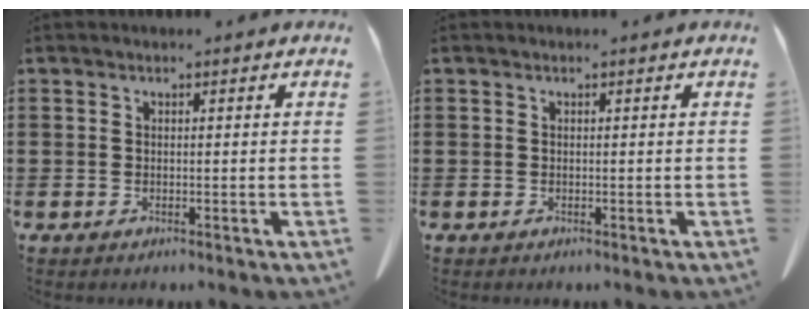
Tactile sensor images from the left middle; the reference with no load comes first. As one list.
[{"total": 0.0}]